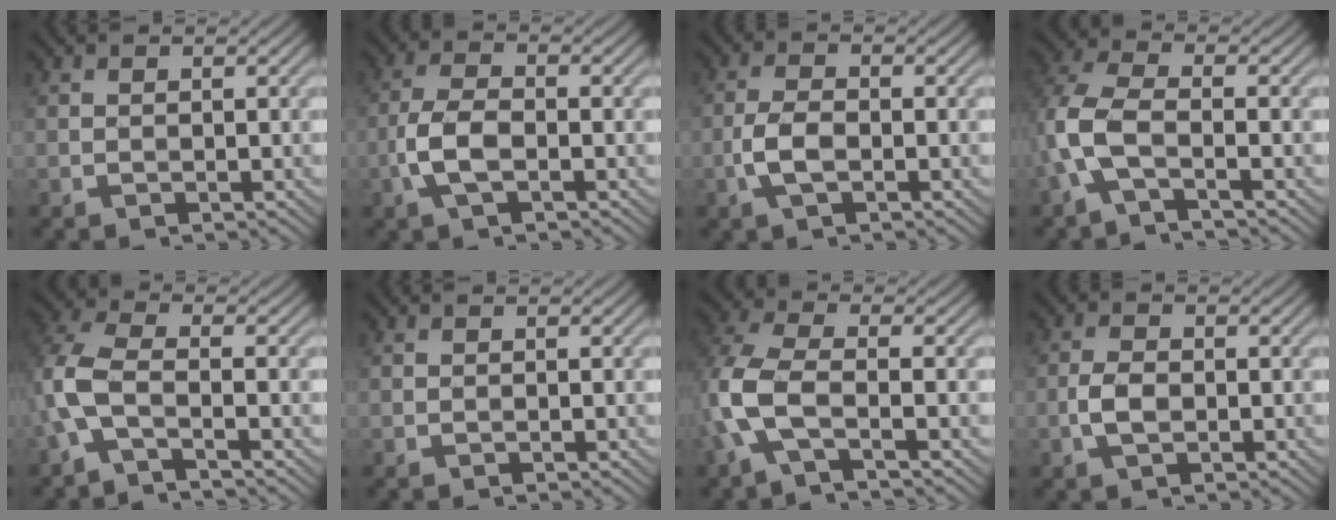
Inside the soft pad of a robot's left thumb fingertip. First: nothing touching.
{"total": 5.0, "force": [-1.8, 2.1, 4.2], "torque": [-0.100, 0.003, -0.043]}
{"total": 3.8, "force": [-1.3, 1.6, 3.1], "torque": [-0.075, 0.001, -0.033]}
{"total": 6.2, "force": [-2.1, 2.5, 5.3], "torque": [-0.138, 0.006, -0.057]}
{"total": 5.6, "force": [-1.9, 2.0, 4.9], "torque": [-0.127, 0.006, -0.056]}
{"total": 0.0}
{"total": 6.9, "force": [-2.2, 2.6, 6.0], "torque": [-0.156, 0.005, -0.058]}
{"total": 3.0, "force": [-0.8, 1.6, 2.4], "torque": [-0.053, 0.002, -0.018]}